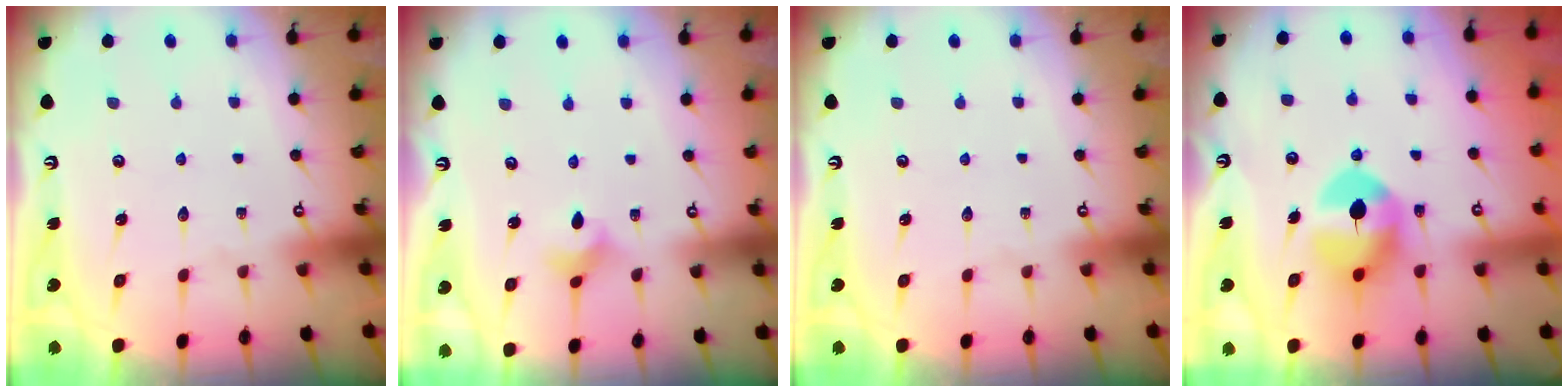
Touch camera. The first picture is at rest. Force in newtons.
{"total": 3.3, "press": 3.3, "slide": 0.2}
{"total": 0.0}
{"total": 9.6, "press": 9.5, "slide": 1.4}